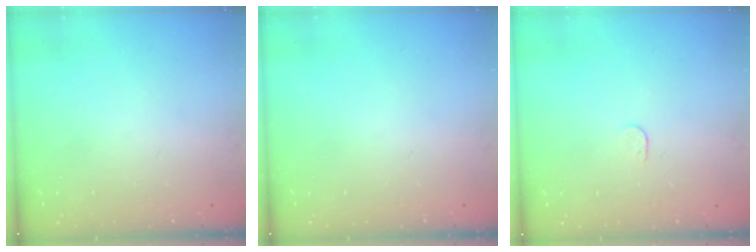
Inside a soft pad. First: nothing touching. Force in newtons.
{"total": 0.0}
{"total": 3.3, "press": 3.3, "slide": 0.3}